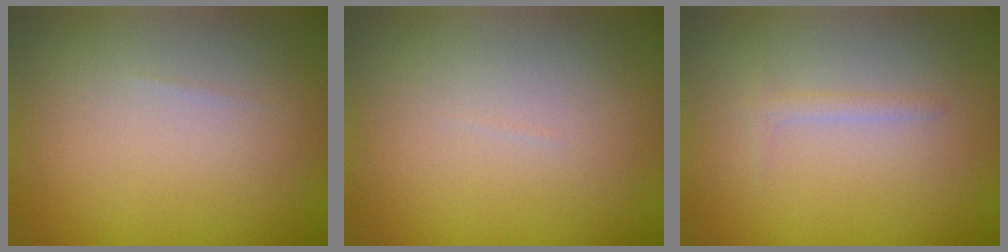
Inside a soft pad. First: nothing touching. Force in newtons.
{"total": 0.0}
{"total": 0.9, "press": 0.9, "slide": 0.0}